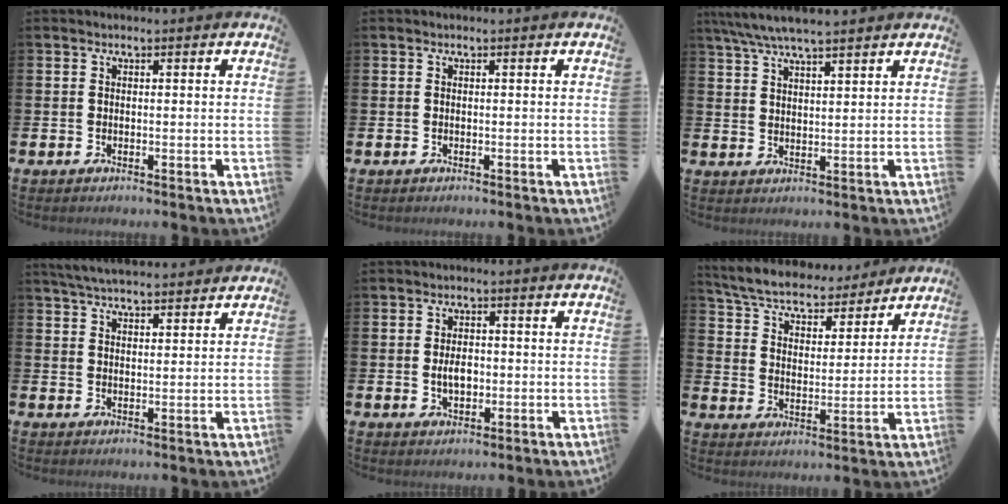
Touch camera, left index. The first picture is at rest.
{"total": 0.0}
{"total": 5.8, "force": [5.3, 0.5, 2.3], "torque": [-0.067, -0.012, 0.098]}
{"total": 4.8, "force": [4.6, 0.5, 1.0], "torque": [-0.039, -0.013, 0.087]}
{"total": 3.1, "force": [-0.2, 1.9, 2.4], "torque": [-0.031, -0.001, -0.008]}
{"total": 6.4, "force": [6.0, 1.6, 1.3], "torque": [-0.063, -0.044, 0.103]}